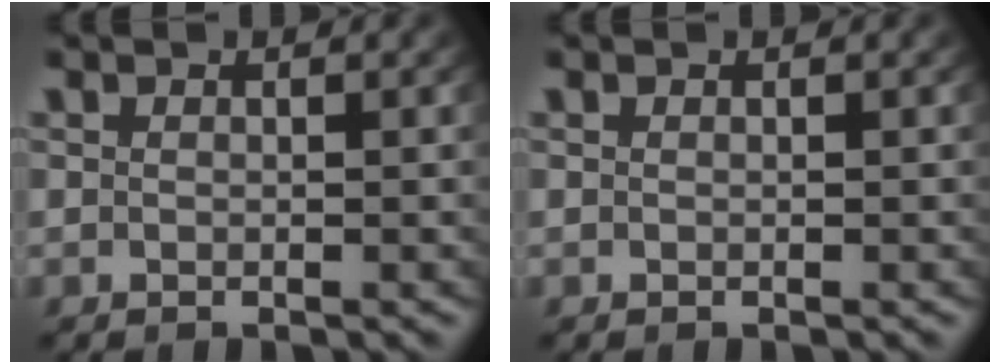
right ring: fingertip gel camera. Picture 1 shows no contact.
{"total": 0.0}